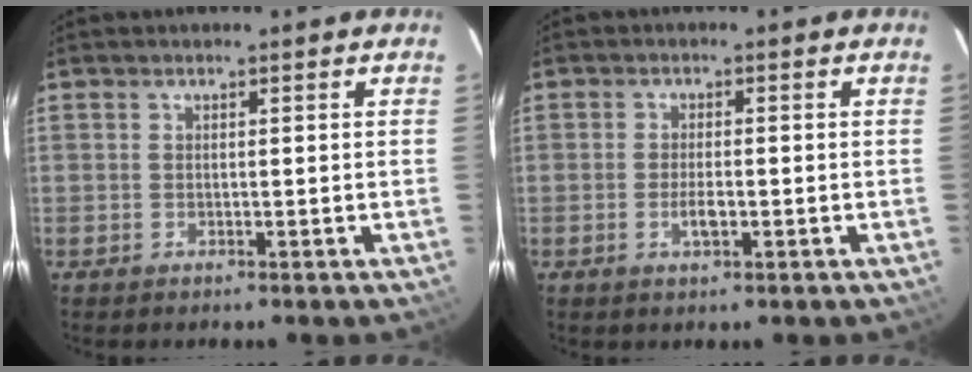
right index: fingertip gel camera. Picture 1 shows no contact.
{"total": 2.8, "force": [-0.9, 1.1, 2.4], "torque": [-0.045, -0.003, -0.015]}